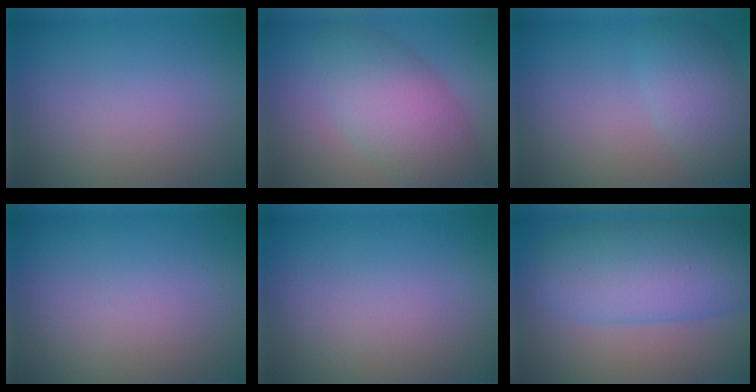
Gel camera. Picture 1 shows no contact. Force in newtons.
{"total": 6.6, "press": 6.6, "slide": 0.4}
{"total": 4.2, "press": 4.2, "slide": 0.2}
{"total": 0.0}
{"total": 0.0}
{"total": 8.6, "press": 8.6, "slide": 0.2}